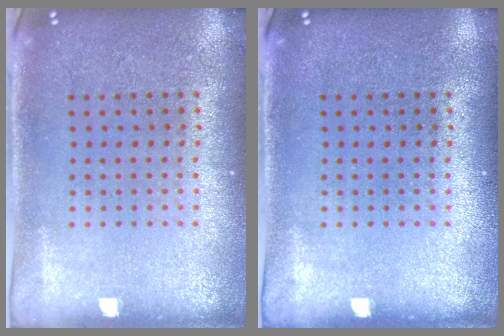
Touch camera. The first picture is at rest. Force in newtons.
{"total": 0.0}